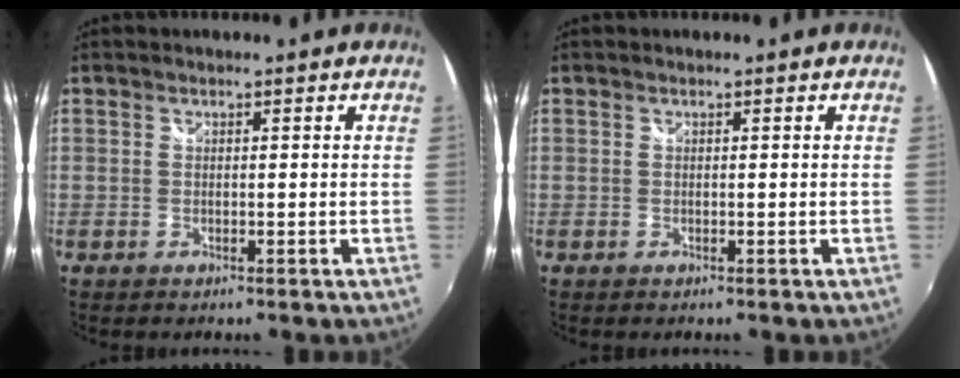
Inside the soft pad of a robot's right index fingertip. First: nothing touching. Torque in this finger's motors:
{"motor_torque": [0.00, 0.00, 0.00, 0.00]}